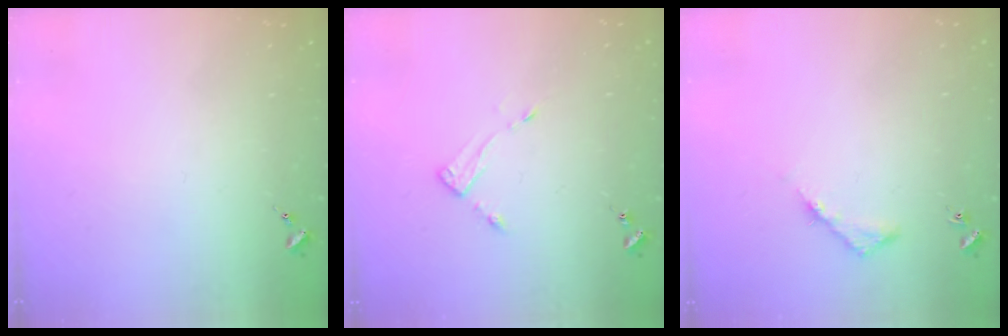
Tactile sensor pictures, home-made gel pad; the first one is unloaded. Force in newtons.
{"total": 3.7, "press": 3.6, "slide": 0.4}
{"total": 4.3, "press": 4.3, "slide": 0.4}